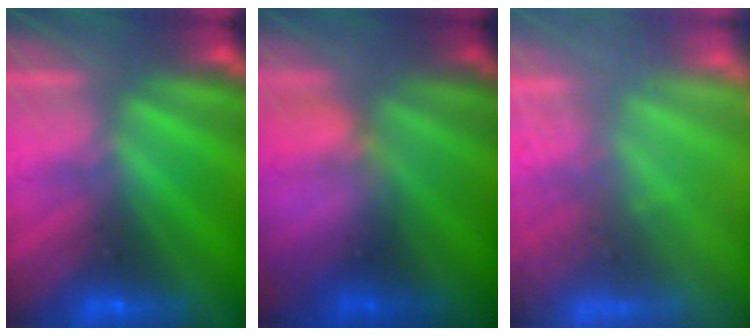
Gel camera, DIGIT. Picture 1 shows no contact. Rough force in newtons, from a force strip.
{"total": 4.5}
{"total": 7.2}